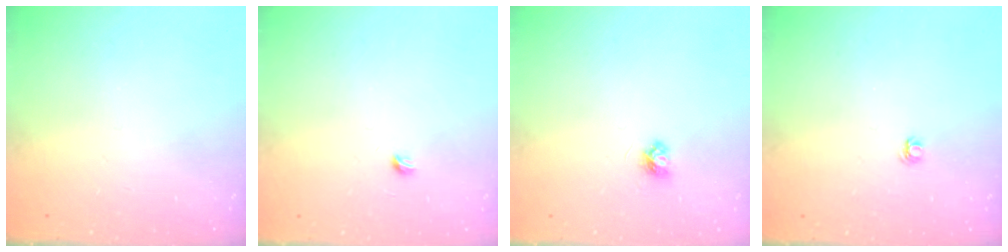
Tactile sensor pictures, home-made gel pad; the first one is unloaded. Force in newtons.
{"total": 2.9, "press": 2.9, "slide": 0.4}
{"total": 3.9, "press": 3.9, "slide": 0.5}
{"total": 4.1, "press": 4.1, "slide": 0.5}